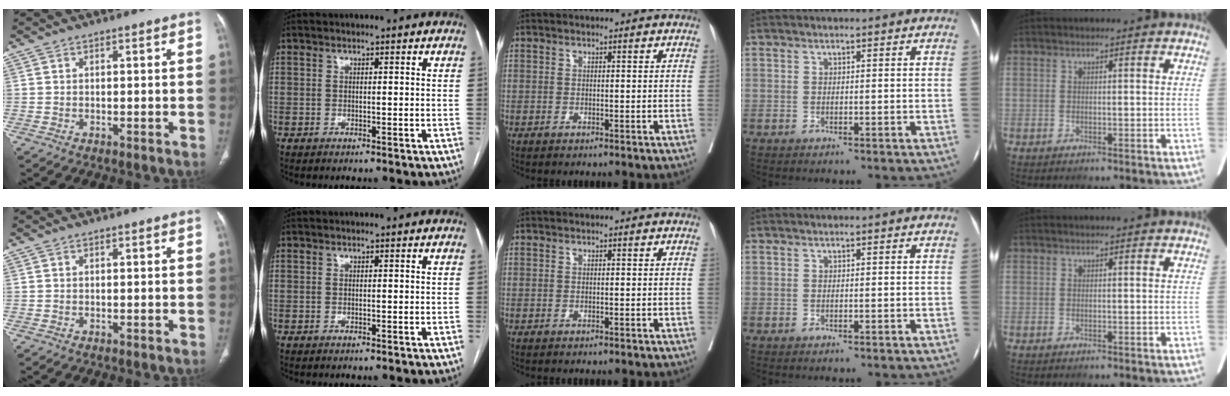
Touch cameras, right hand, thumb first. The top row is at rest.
{}